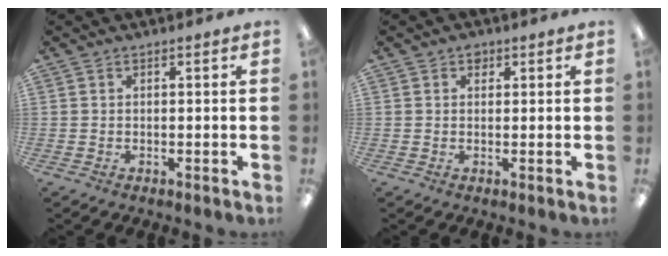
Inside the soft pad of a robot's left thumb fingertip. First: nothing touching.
{"total": 1.5, "force": [0.8, 1.1, 0.6], "torque": [-0.006, -0.001, 0.014]}